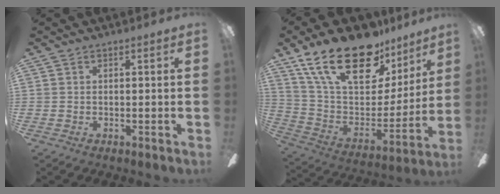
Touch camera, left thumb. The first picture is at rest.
{"total": 25.2, "force": [16.8, 11.5, 14.8], "torque": [-0.250, -0.103, 0.299]}